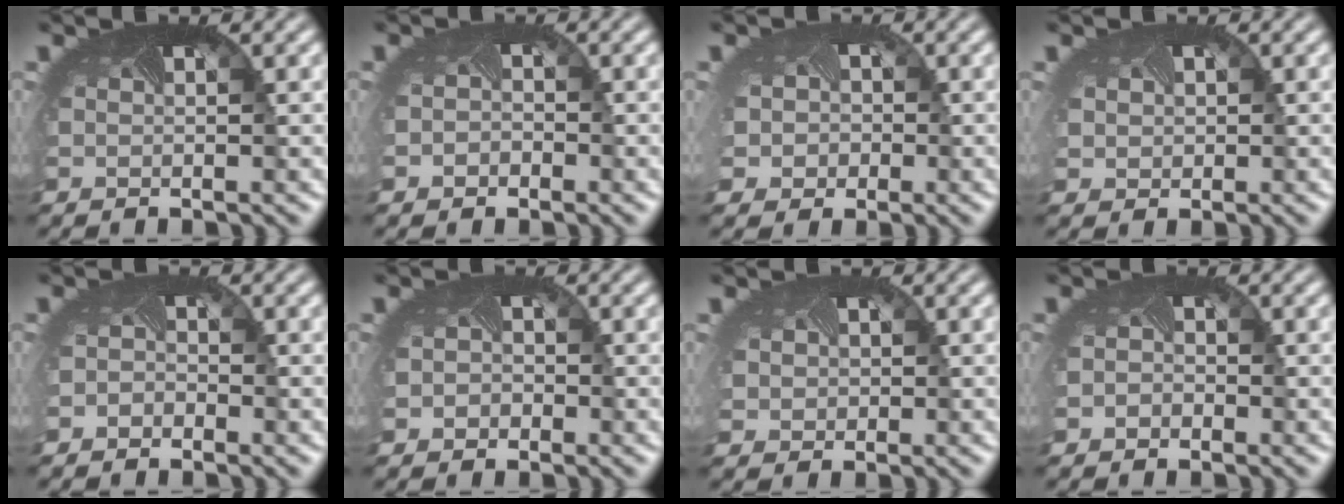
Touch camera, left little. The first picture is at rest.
{"total": 1.3, "force": [-0.6, 1.1, 0.3], "torque": [-0.005, -0.012, -0.008]}
{"total": 4.5, "force": [-0.7, 4.0, 1.8], "torque": [-0.029, -0.008, -0.025]}
{"total": 1.4, "force": [0.3, 1.4, 0.1], "torque": [-0.008, -0.005, 0.005]}
{"total": 1.0, "force": [-0.8, 0.5, -0.3], "torque": [0.007, -0.011, -0.014]}
{"total": 1.4, "force": [-0.6, 1.3, 0.2], "torque": [-0.001, -0.009, -0.010]}
{"total": 2.1, "force": [0.2, 2.0, 0.7], "torque": [-0.014, -0.001, 0.005]}
{"total": 1.0, "force": [-0.6, 0.8, -0.1], "torque": [0.003, -0.011, -0.008]}